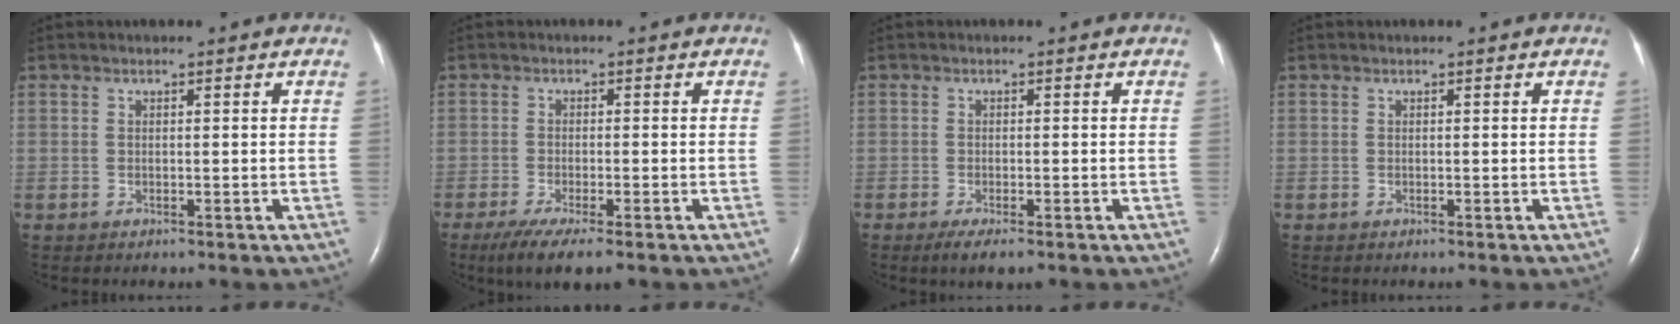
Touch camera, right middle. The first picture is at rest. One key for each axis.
{"total": 6.3, "fx": -4.3, "fy": 0.8, "fz": 4.6, "tx": -0.081, "ty": -0.018, "tz": -0.067}
{"total": 2.7, "fx": -1.7, "fy": 0.5, "fz": 2.0, "tx": -0.038, "ty": -0.007, "tz": -0.029}
{"total": 0.0}